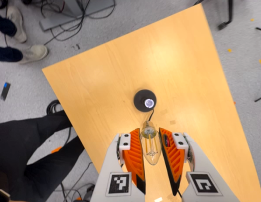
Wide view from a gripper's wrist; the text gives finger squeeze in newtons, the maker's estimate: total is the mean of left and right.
{"total": 10.8, "left": 10.1, "right": 11.6}